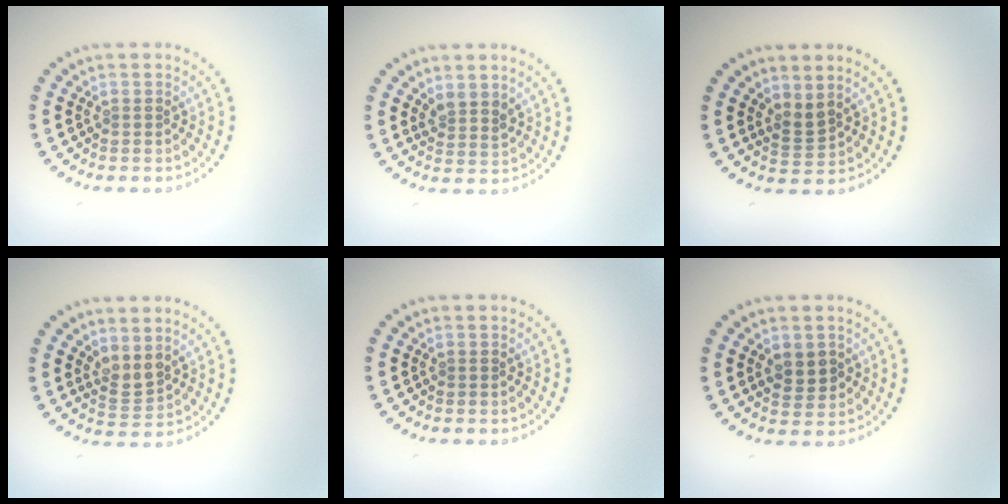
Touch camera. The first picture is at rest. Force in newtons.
{"total": 1.8, "press": 1.5, "slide": 1.1}
{"total": 1.6, "press": 1.2, "slide": 1.1}
{"total": 1.9, "press": 1.5, "slide": 1.2}
{"total": 0.0}
{"total": 2.4, "press": 2.4, "slide": 0.6}